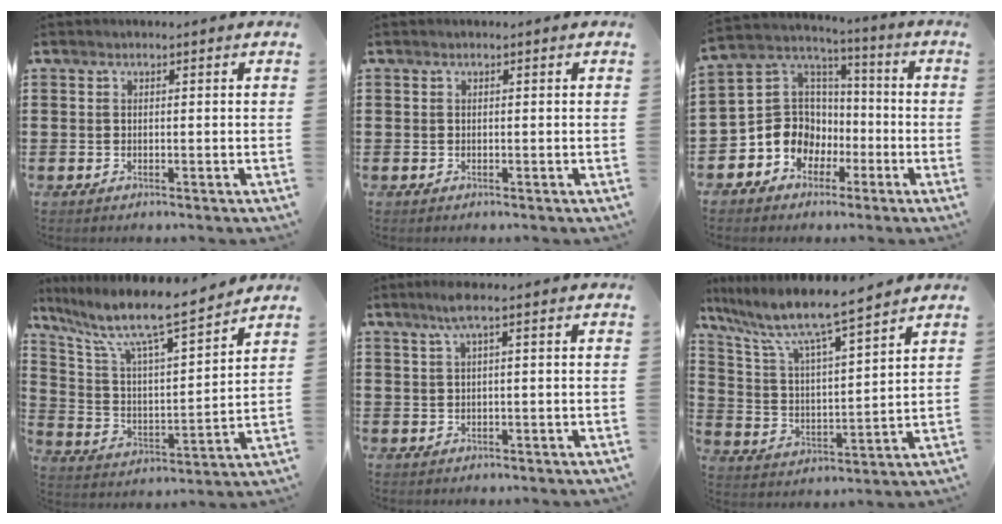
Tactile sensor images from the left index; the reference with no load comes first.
{"total": 0.0}
{"total": 8.7, "force": [-2.7, 8.0, 2.2], "torque": [-0.087, 0.002, -0.051]}
{"total": 9.6, "force": [7.8, 1.1, 5.4], "torque": [-0.139, -0.055, 0.126]}
{"total": 2.4, "force": [1.1, -0.1, 2.2], "torque": [-0.043, 0.000, 0.019]}
{"total": 7.9, "force": [6.8, 0.1, 3.9], "torque": [-0.107, -0.044, 0.109]}